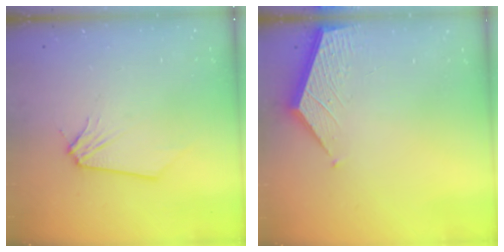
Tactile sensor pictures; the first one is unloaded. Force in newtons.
{"total": 3.6, "press": 3.6, "slide": 0.2}